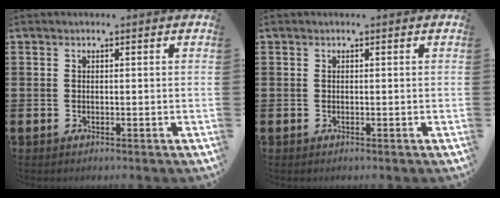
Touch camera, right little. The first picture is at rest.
{"total": 0.0}